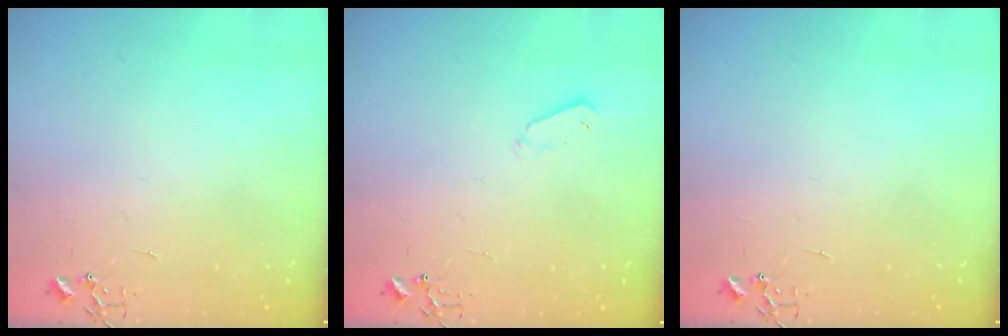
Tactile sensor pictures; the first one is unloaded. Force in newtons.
{"total": 4.0, "press": 3.9, "slide": 0.8}
{"total": 0.0}